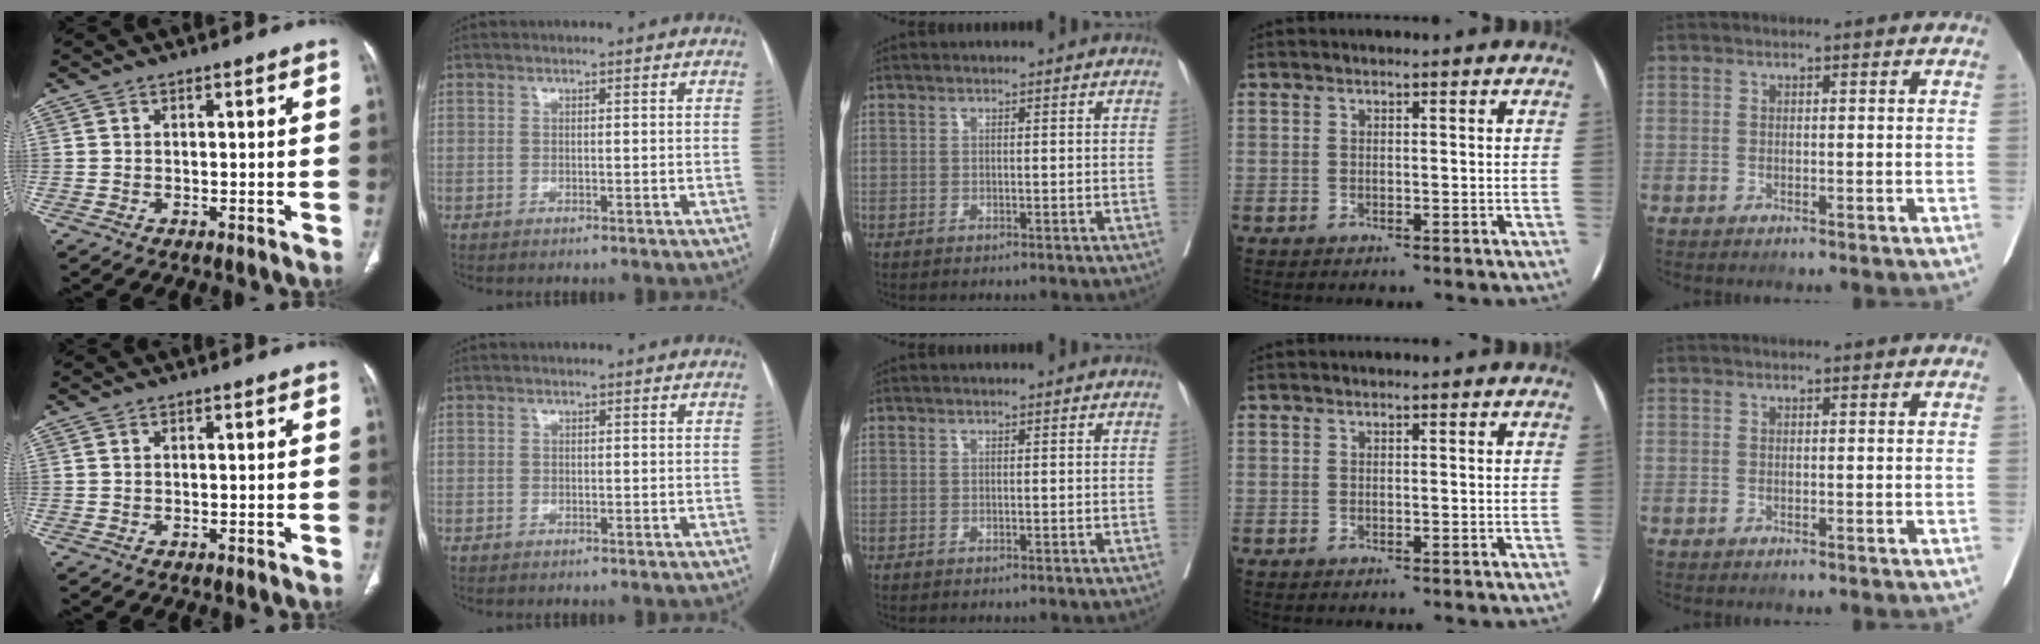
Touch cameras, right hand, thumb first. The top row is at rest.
{}